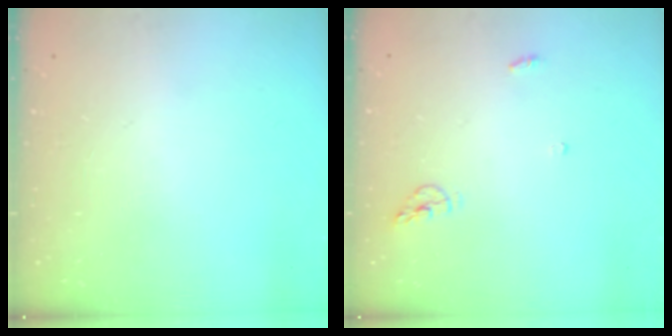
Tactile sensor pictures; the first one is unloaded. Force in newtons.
{"total": 5.4, "press": 5.4, "slide": 0.5}